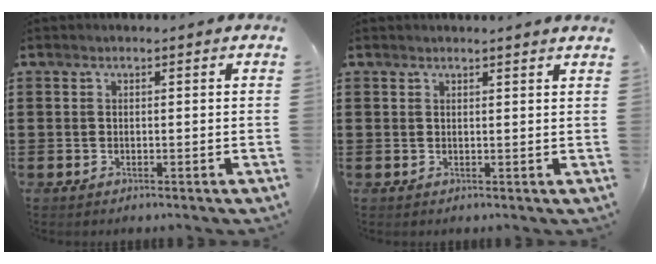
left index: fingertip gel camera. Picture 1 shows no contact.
{"total": 1.3, "force": [1.1, -0.3, 0.4], "torque": [-0.009, -0.005, 0.022]}